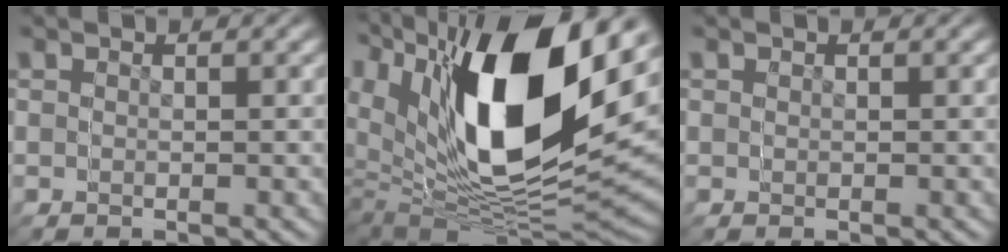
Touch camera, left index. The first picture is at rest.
{"total": 17.7, "force": [3.1, 11.0, 13.5], "torque": [-0.249, 0.012, 0.048]}
{"total": 0.7, "force": [0.3, 0.6, 0.4], "torque": [-0.005, -0.001, 0.006]}